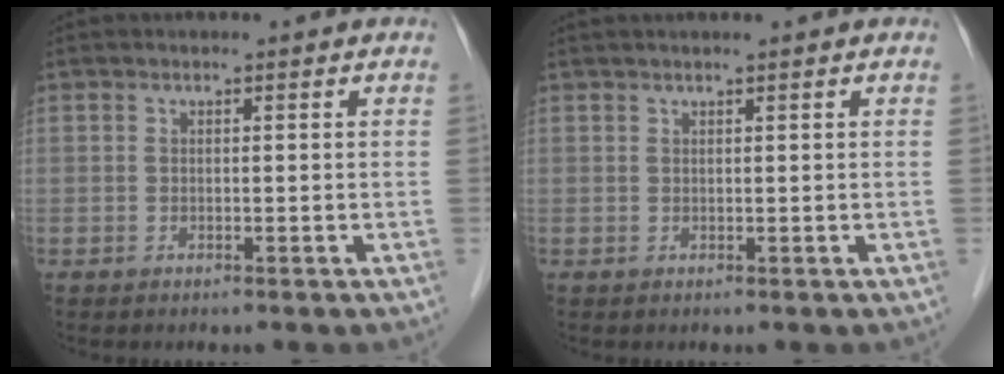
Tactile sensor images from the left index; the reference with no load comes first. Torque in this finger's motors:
{"motor_torque": [-0.13, 0.11, 0.03, 0.02]}